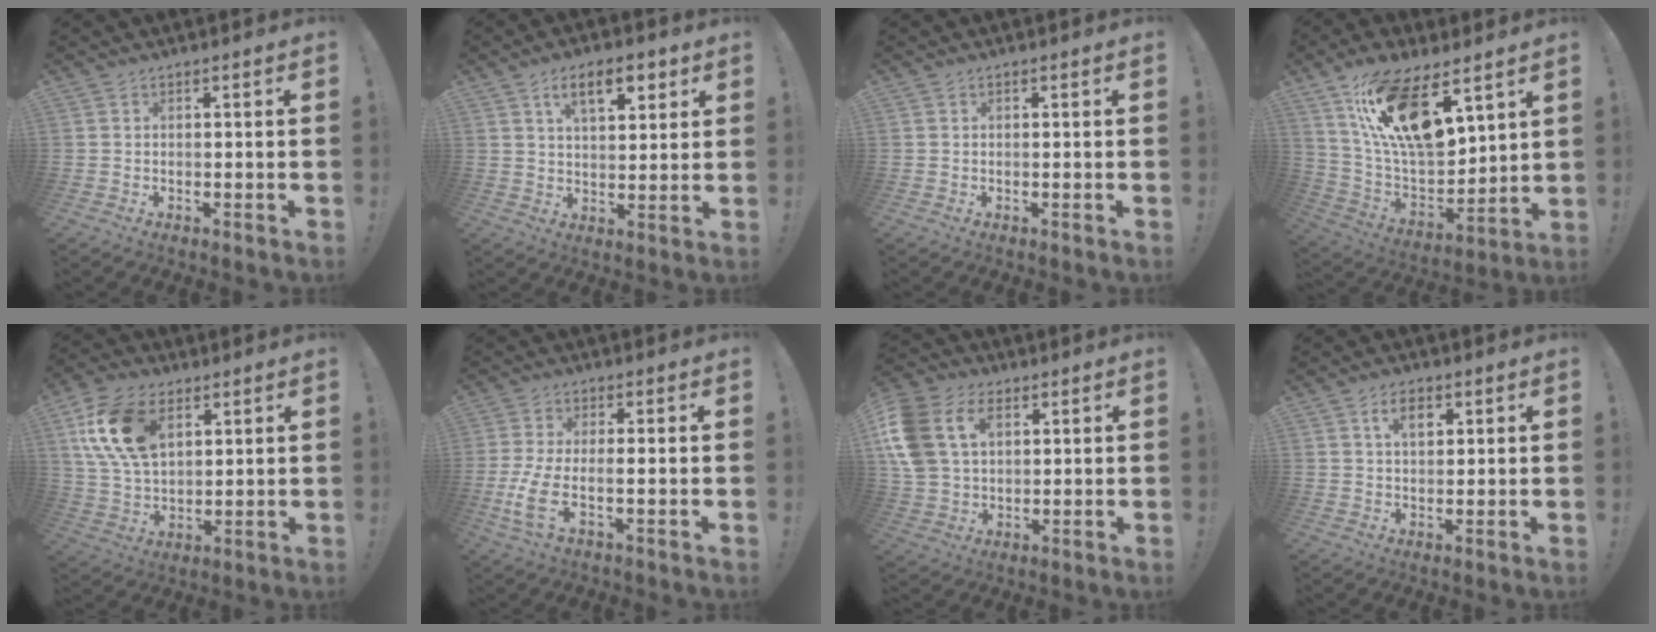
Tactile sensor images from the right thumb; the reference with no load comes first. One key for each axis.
{"total": 10.5, "fx": 5.1, "fy": 4.7, "fz": 7.9, "tx": -0.117, "ty": -0.006, "tz": 0.088}
{"total": 0.0}
{"total": 19.5, "fx": 11.3, "fy": 8.0, "fz": 13.7, "tx": -0.263, "ty": -0.068, "tz": 0.200}
{"total": 17.5, "fx": 7.0, "fy": 10.8, "fz": 11.9, "tx": -0.238, "ty": -0.011, "tz": 0.131}
{"total": 8.2, "fx": -1.8, "fy": 2.6, "fz": 7.6, "tx": -0.167, "ty": -0.013, "tz": -0.030}
{"total": 15.7, "fx": 5.7, "fy": 11.0, "fz": 9.6, "tx": -0.200, "ty": -0.012, "tz": 0.110}
{"total": 5.2, "fx": 2.3, "fy": 3.0, "fz": 3.7, "tx": -0.063, "ty": 0.003, "tz": 0.039}